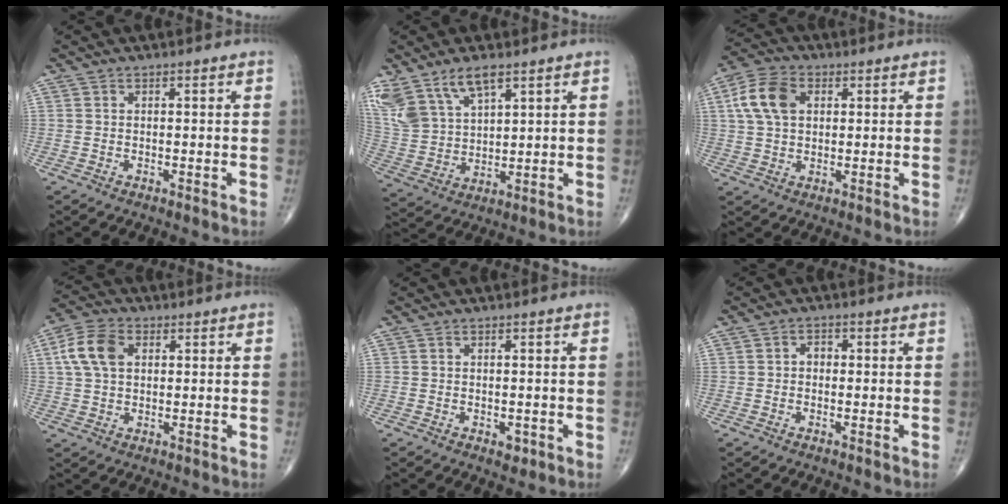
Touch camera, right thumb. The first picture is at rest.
{"total": 12.6, "force": [8.2, 5.8, 7.6], "torque": [-0.148, -0.024, 0.177]}
{"total": 9.3, "force": [2.3, 6.2, 6.5], "torque": [-0.124, 0.012, 0.040]}
{"total": 8.5, "force": [2.1, 5.7, 6.0], "torque": [-0.118, 0.012, 0.036]}
{"total": 1.7, "force": [-0.6, 1.2, 1.2], "torque": [-0.008, -0.001, -0.004]}
{"total": 2.0, "force": [-0.1, 1.6, 1.2], "torque": [-0.008, 0.009, -0.007]}